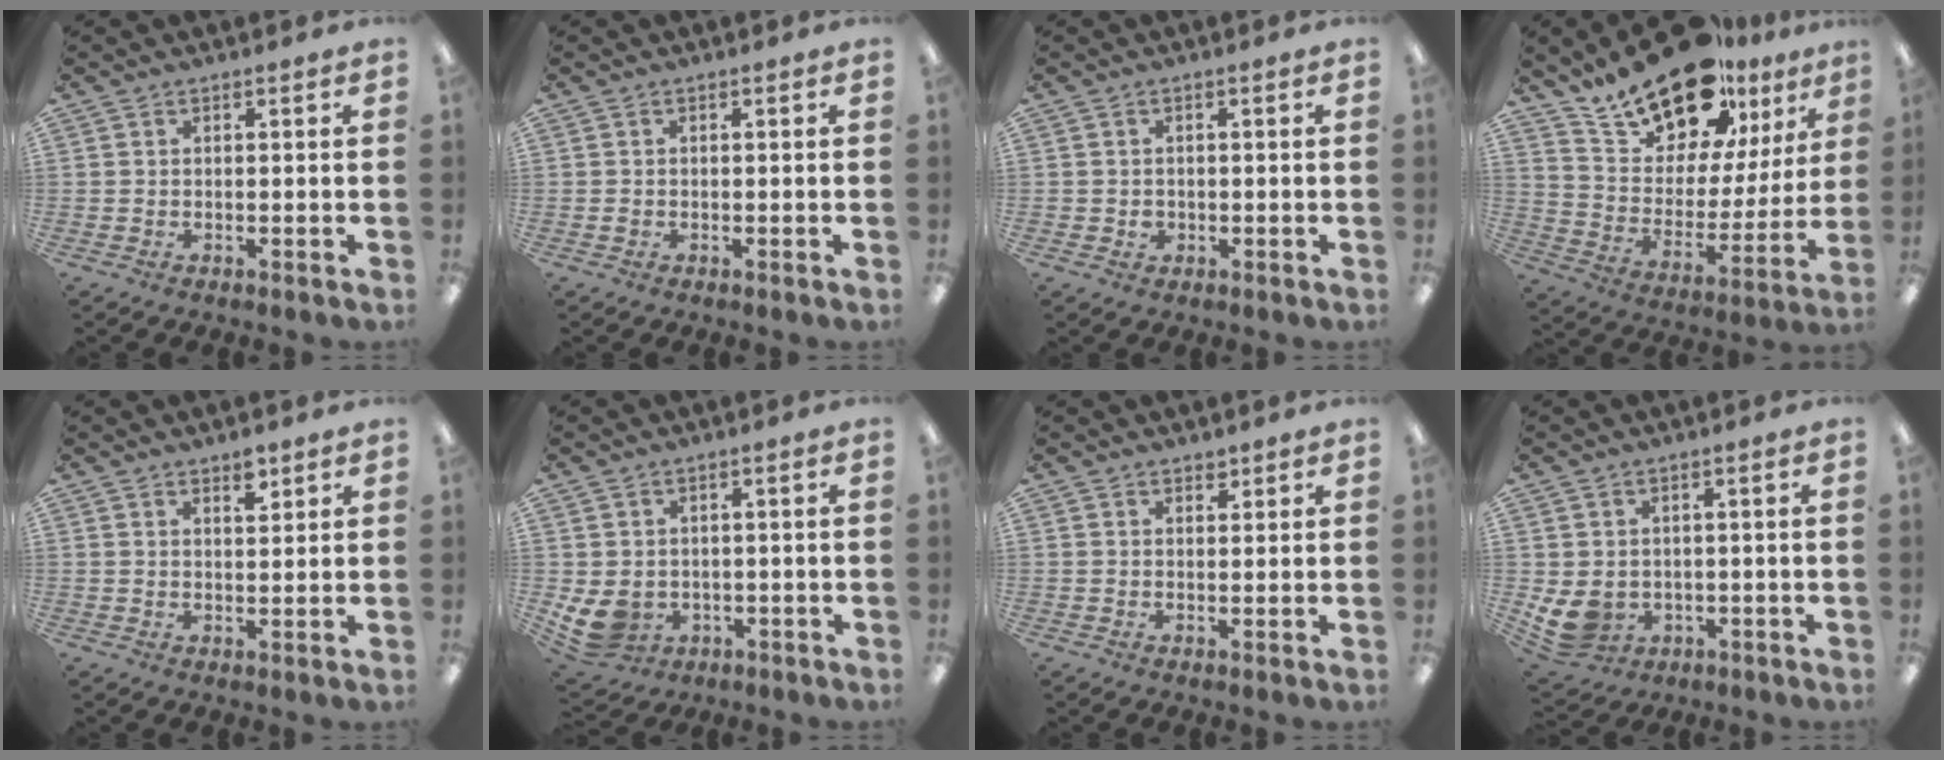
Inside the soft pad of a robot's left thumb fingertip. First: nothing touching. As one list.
[{"total": 0.6, "force": [-0.2, 0.5, 0.3], "torque": [-0.005, 0.002, -0.004]}, {"total": 1.8, "force": [-0.1, 1.6, 0.7], "torque": [-0.007, 0.001, -0.006]}, {"total": 19.8, "force": [16.7, 8.0, 7.0], "torque": [-0.135, -0.124, 0.300]}, {"total": 3.8, "force": [2.9, 1.7, 1.8], "torque": [-0.008, -0.018, 0.046]}, {"total": 6.4, "force": [-0.6, 5.4, 3.3], "torque": [-0.086, 0.000, -0.008]}, {"total": 1.8, "force": [1.6, 0.8, 0.4], "torque": [0.001, -0.005, 0.028]}, {"total": 6.4, "force": [0.0, 5.4, 3.4], "torque": [-0.088, -0.005, 0.002]}]